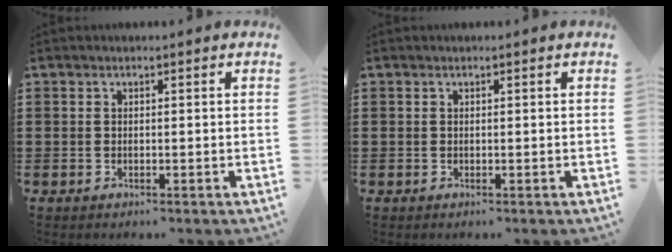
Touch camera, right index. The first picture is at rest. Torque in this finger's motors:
{"motor_torque": [0.05, 1.03, 0.01, 0.00]}